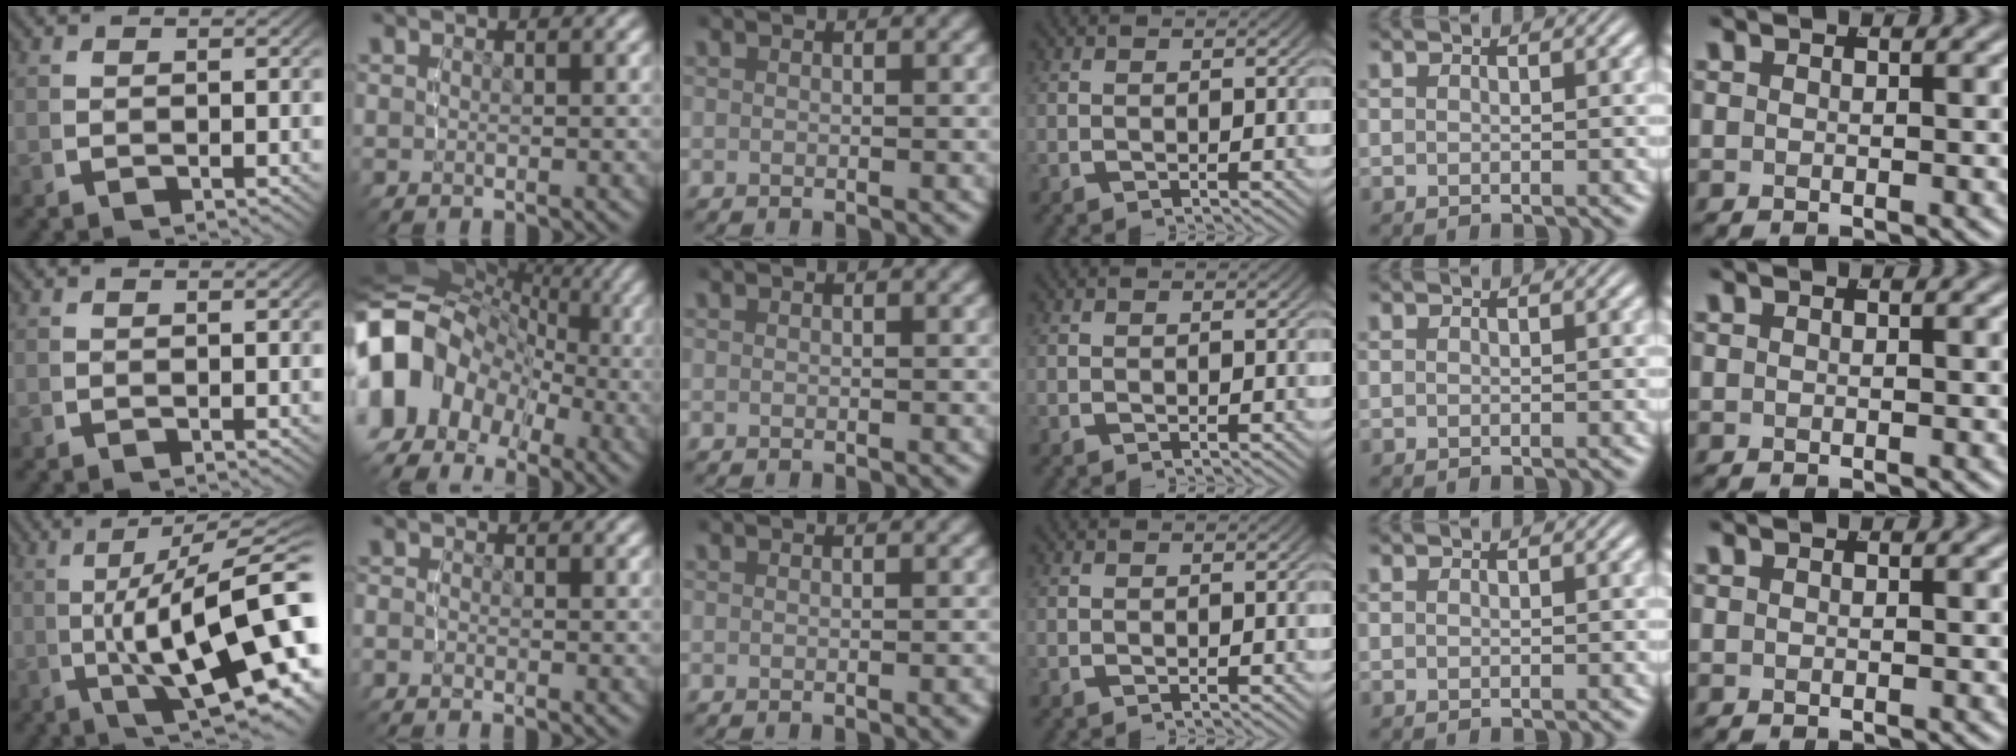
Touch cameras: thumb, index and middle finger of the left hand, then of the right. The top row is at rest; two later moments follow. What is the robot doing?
{"motion": "lift_and_place", "object": "toy banana"}